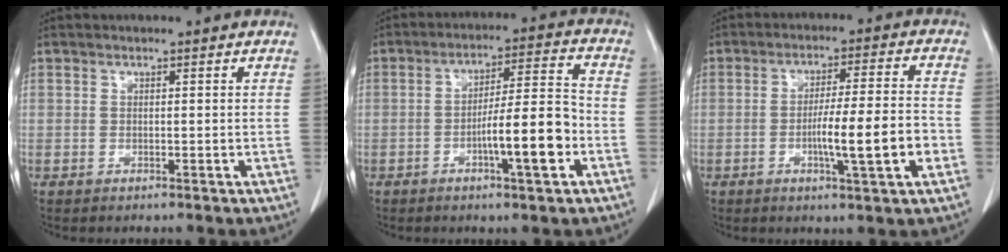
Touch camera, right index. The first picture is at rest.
{"total": 10.2, "force": [-3.6, 0.8, 9.5], "torque": [-0.154, 0.008, -0.057]}
{"total": 10.0, "force": [-2.8, 0.1, 9.6], "torque": [-0.157, -0.001, -0.047]}